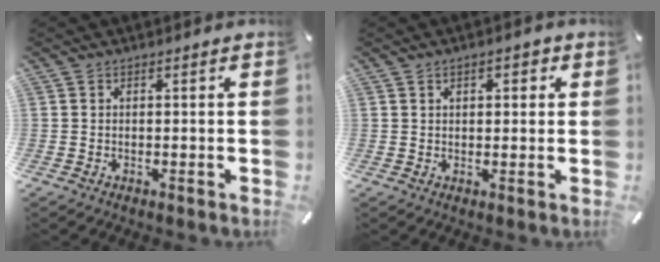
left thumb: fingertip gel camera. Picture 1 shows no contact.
{"total": 3.0, "force": [1.0, 1.7, 2.3], "torque": [-0.030, 0.002, 0.010]}